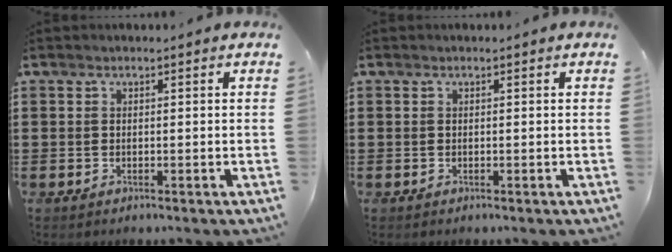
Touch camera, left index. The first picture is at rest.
{"total": 0.0}